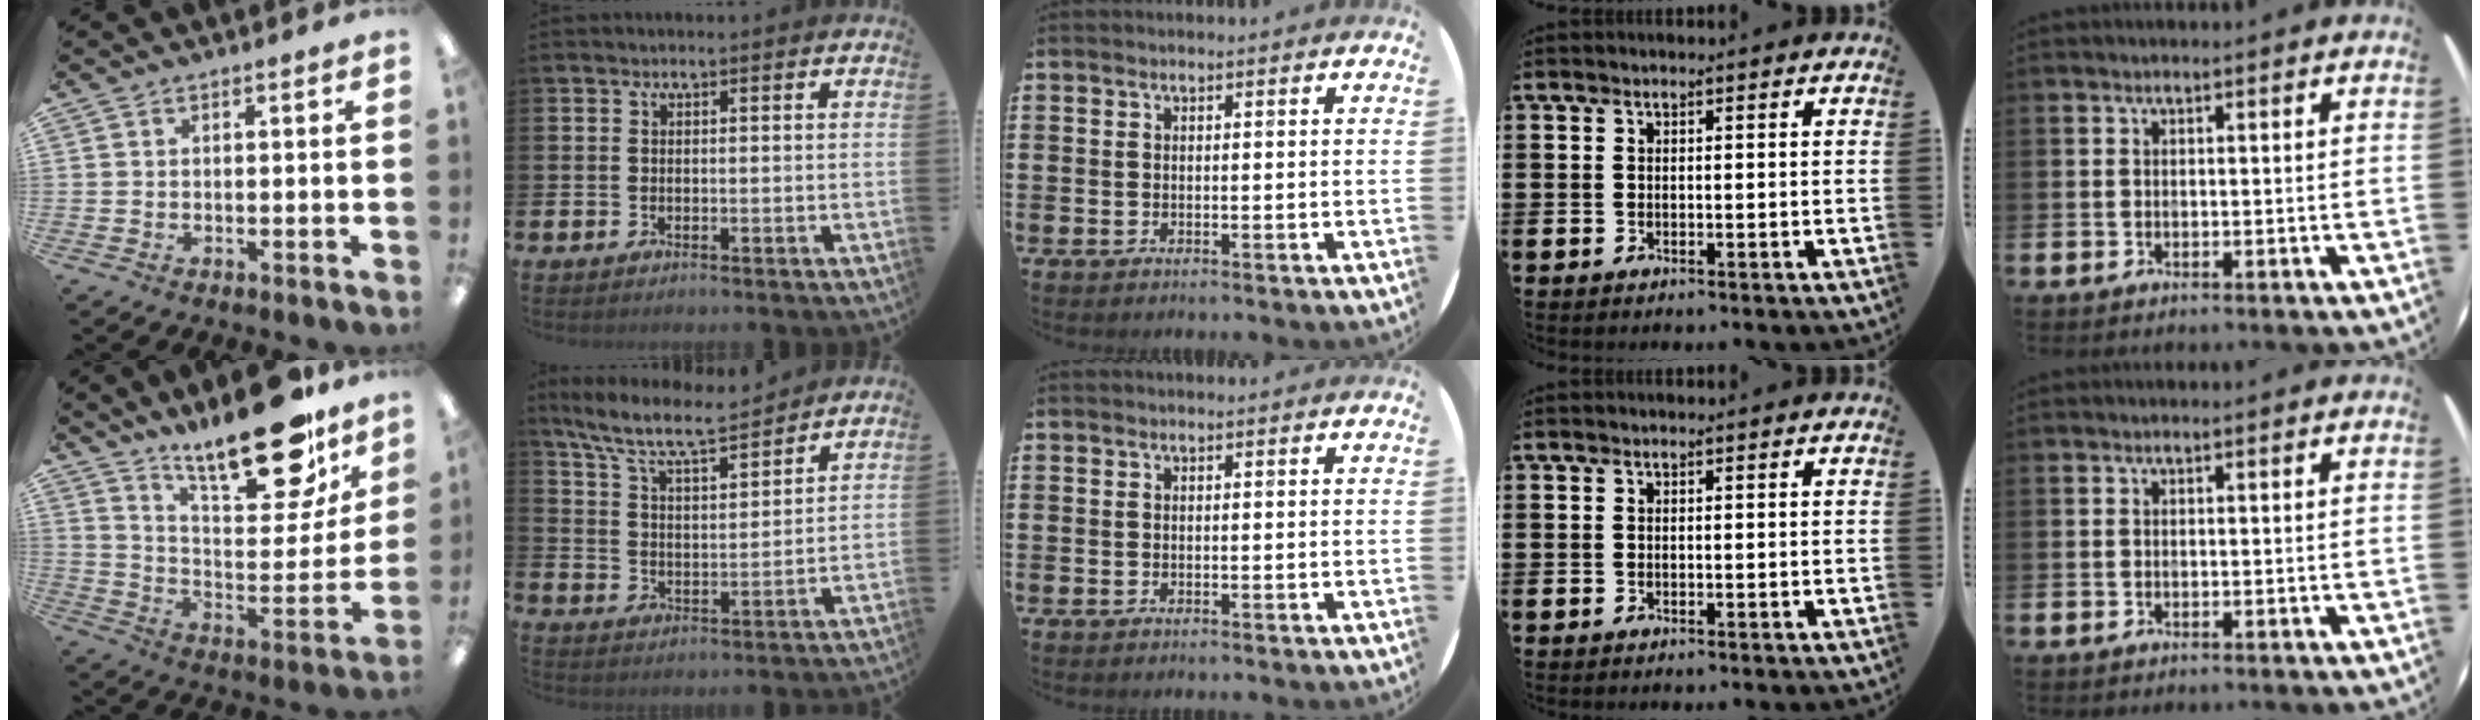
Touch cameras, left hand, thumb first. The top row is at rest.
{"thumb": {"total": 23.9, "force": [17.9, 7.8, 13.7], "torque": [-0.199, -0.117, 0.296]}, "index": {"total": 8.9, "force": [8.0, 1.3, 3.6], "torque": [-0.102, -0.047, 0.141]}}